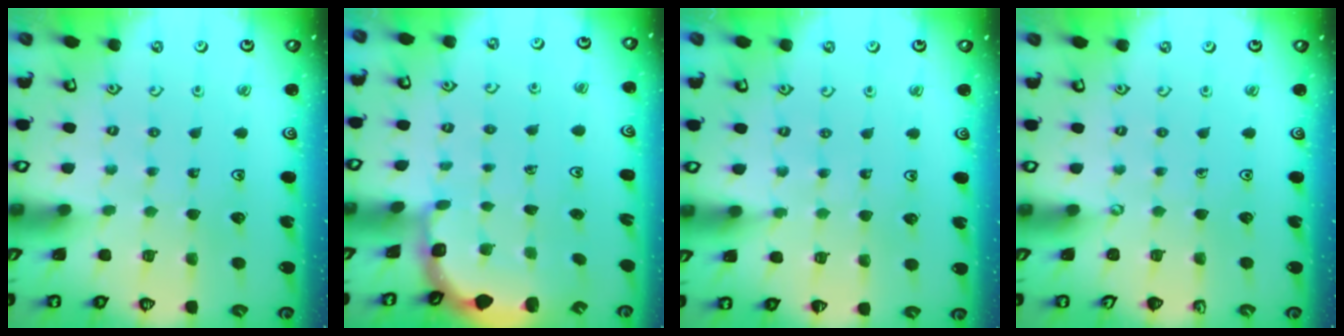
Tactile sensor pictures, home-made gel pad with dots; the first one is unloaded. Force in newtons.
{"total": 2.5, "press": 1.9, "slide": 1.6}
{"total": 3.9, "press": 3.8, "slide": 0.6}
{"total": 0.0}